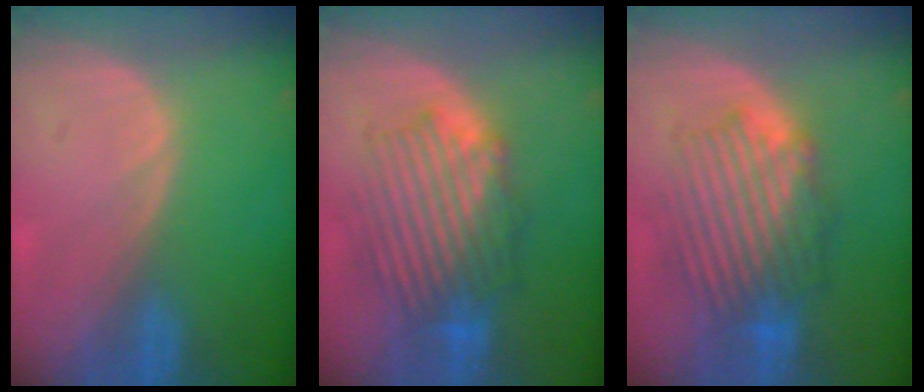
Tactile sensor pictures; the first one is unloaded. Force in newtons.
{"total": 8.8, "press": 8.5, "slide": 2.3}
{"total": 8.8, "press": 8.5, "slide": 2.3}